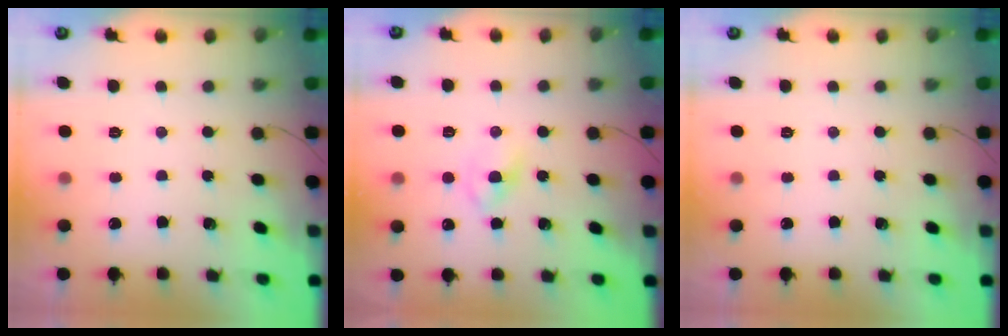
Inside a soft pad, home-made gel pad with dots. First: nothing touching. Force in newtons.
{"total": 2.7, "press": 2.5, "slide": 1.1}
{"total": 0.0}